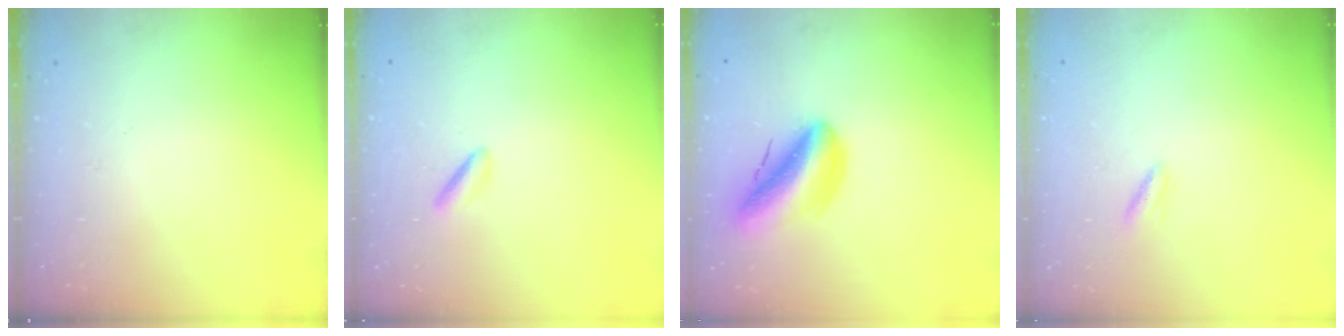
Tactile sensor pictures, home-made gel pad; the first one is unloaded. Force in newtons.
{"total": 2.2, "press": 2.1, "slide": 0.8}
{"total": 13.0, "press": 12.8, "slide": 2.1}
{"total": 3.0, "press": 2.8, "slide": 1.0}